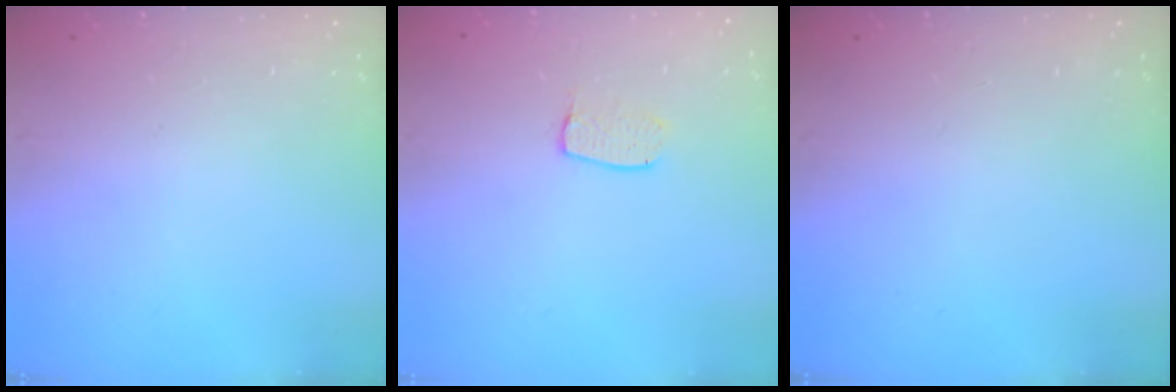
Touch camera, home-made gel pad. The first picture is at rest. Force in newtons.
{"total": 6.0, "press": 6.0, "slide": 0.4}
{"total": 0.0}